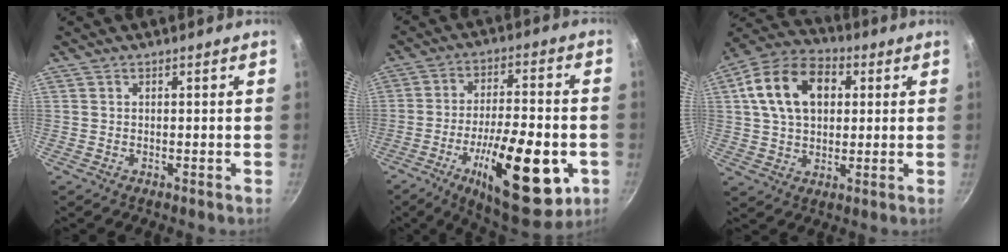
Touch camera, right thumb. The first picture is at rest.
{"total": 23.1, "force": [-7.7, 8.6, 20.0], "torque": [-0.281, 0.014, -0.109]}
{"total": 15.6, "force": [3.8, 10.7, 10.7], "torque": [-0.166, 0.018, 0.052]}